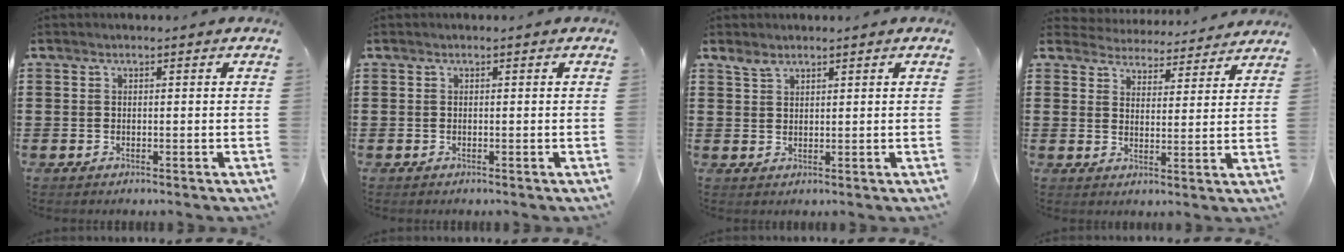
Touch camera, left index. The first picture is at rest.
{"total": 0.0}
{"total": 2.1, "force": [1.7, 0.9, 0.8], "torque": [-0.019, 0.000, 0.034]}
{"total": 4.1, "force": [4.0, 0.4, -0.6], "torque": [-0.013, -0.030, 0.068]}